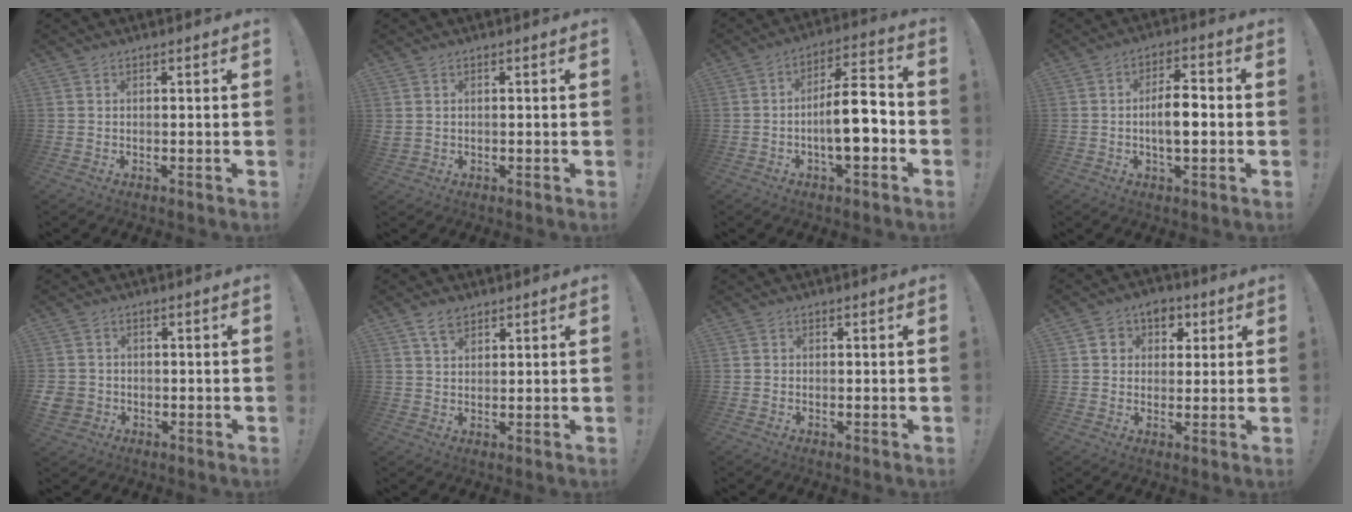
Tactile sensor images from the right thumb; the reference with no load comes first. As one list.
[{"total": 1.3, "force": [0.7, 0.8, 0.7], "torque": [-0.015, 0.003, 0.013]}, {"total": 13.3, "force": [-3.1, 4.1, 12.3], "torque": [-0.196, 0.013, -0.054]}, {"total": 7.2, "force": [-1.1, 3.0, 6.5], "torque": [-0.117, 0.007, -0.026]}, {"total": 4.0, "force": [-0.8, 3.6, 1.5], "torque": [-0.039, -0.001, -0.017]}, {"total": 4.3, "force": [2.7, 2.5, 2.2], "torque": [-0.036, -0.006, 0.050]}, {"total": 0.8, "force": [-0.3, 0.6, 0.2], "torque": [-0.002, 0.003, -0.005]}, {"total": 6.4, "force": [1.3, 6.0, 1.8], "torque": [-0.023, 0.001, 0.027]}]